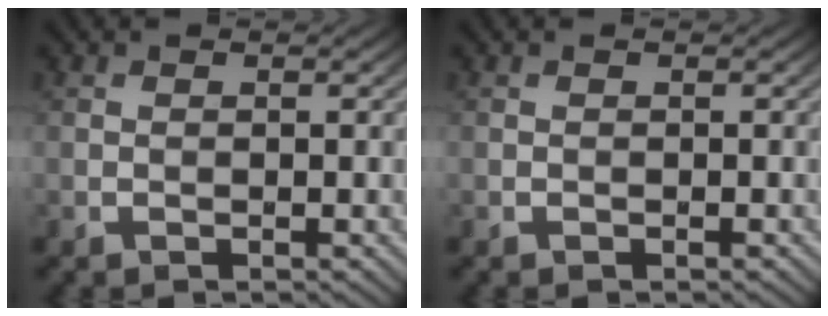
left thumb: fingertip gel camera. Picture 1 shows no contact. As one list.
[{"total": 0.0}]